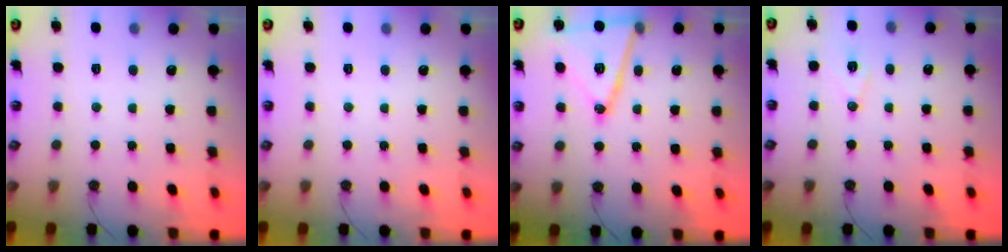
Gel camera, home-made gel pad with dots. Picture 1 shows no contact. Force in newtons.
{"total": 0.0}
{"total": 16.2, "press": 15.8, "slide": 3.6}
{"total": 7.4, "press": 6.4, "slide": 3.7}